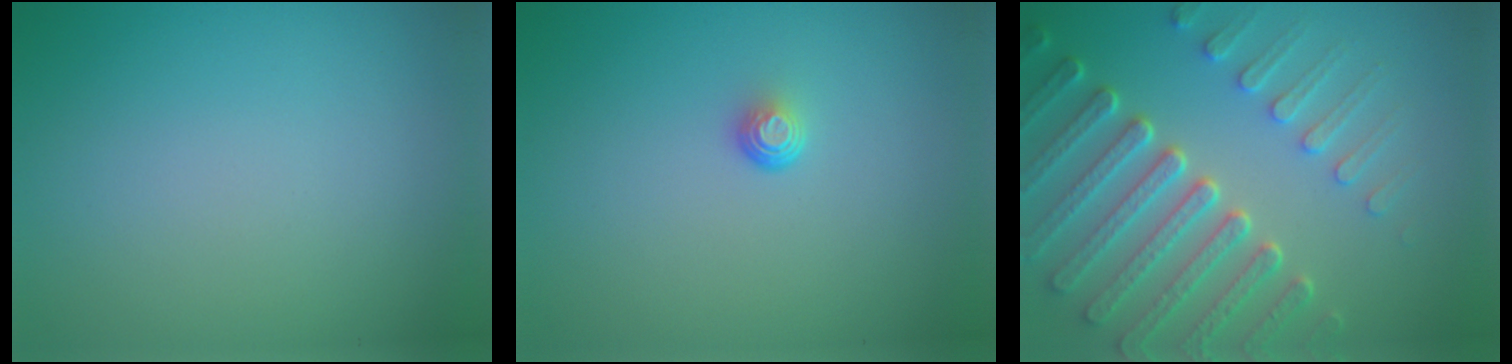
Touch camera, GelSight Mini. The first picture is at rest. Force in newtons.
{"total": 1.0, "press": 0.6, "slide": 0.8}
{"total": 7.8, "press": 6.0, "slide": 5.0}